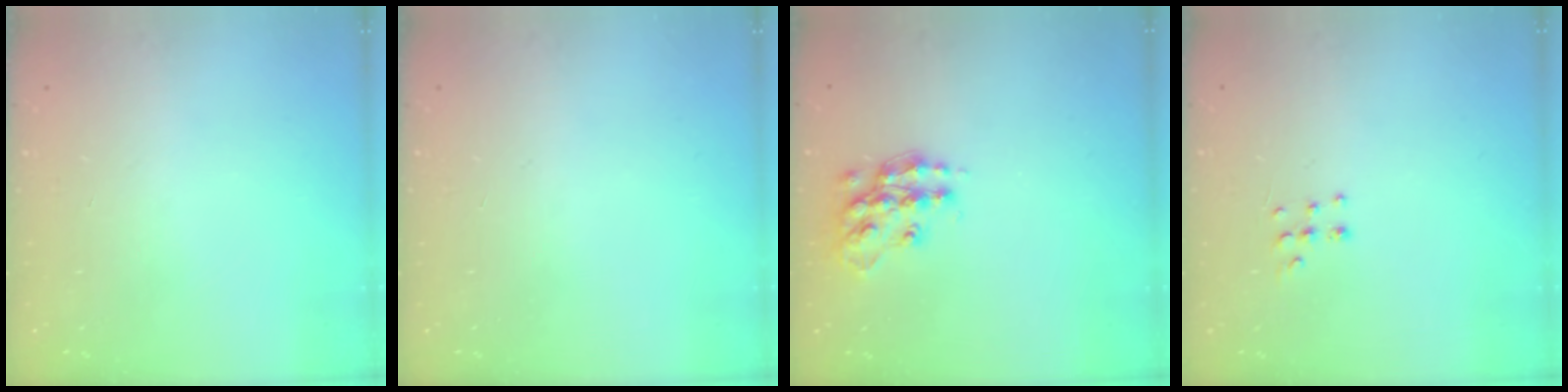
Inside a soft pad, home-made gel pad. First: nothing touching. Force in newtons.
{"total": 0.0}
{"total": 13.4, "press": 13.4, "slide": 0.9}
{"total": 5.9, "press": 5.8, "slide": 0.7}